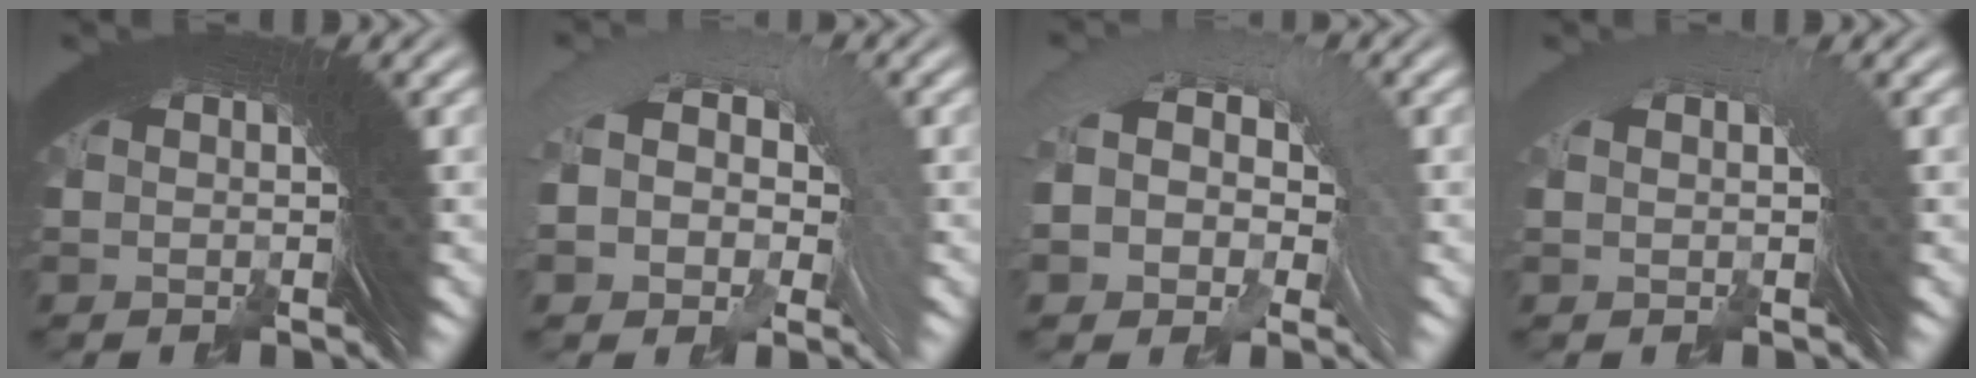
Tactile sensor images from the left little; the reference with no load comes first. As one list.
[{"total": 5.7, "force": [0.2, 3.9, 4.1], "torque": [-0.079, 0.014, -0.010]}, {"total": 6.7, "force": [0.2, 4.7, 4.7], "torque": [-0.092, 0.009, -0.009]}, {"total": 1.4, "force": [0.6, -0.1, 1.3], "torque": [-0.003, 0.025, 0.005]}]